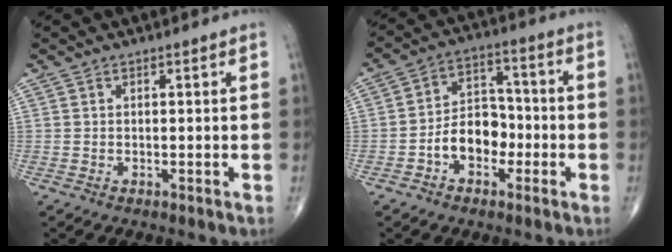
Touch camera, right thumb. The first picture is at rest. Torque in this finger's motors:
{"motor_torque": [1.36, 1.62, 0.90, -0.46, 0.07]}